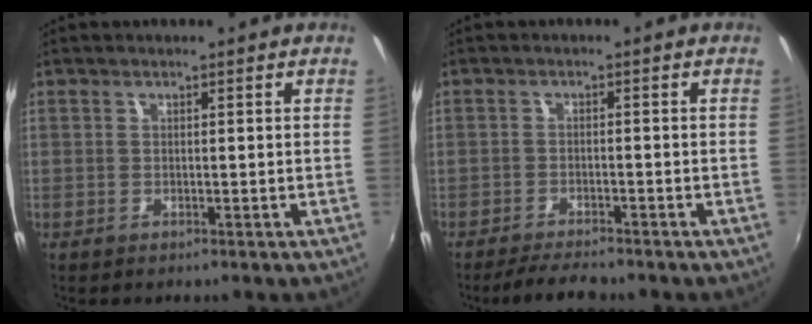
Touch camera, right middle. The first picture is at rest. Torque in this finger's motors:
{"motor_torque": [0.64, -0.60, 0.20, 0.08]}